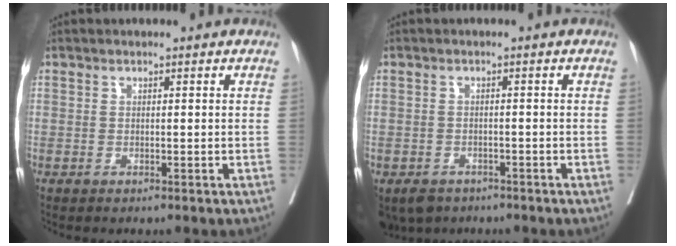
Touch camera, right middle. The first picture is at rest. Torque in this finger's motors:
{"motor_torque": [0.80, -0.69, 0.05, 0.06]}